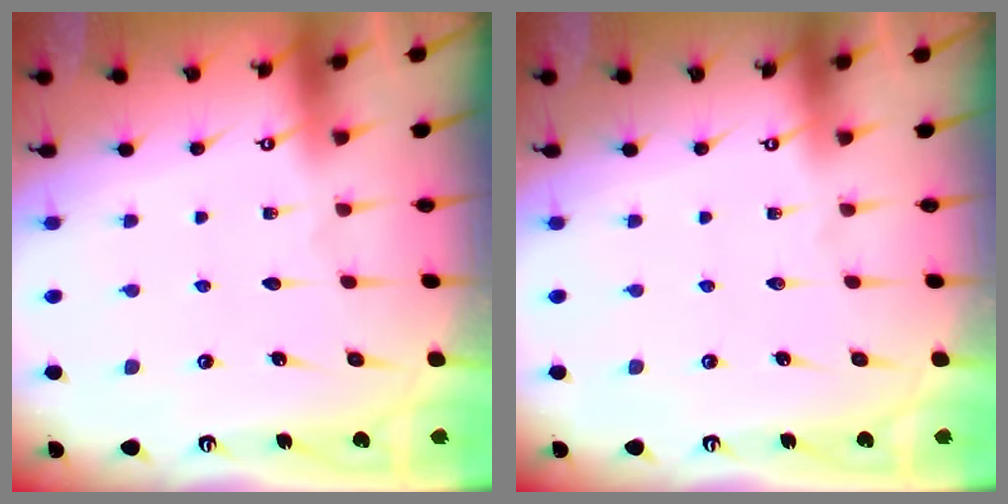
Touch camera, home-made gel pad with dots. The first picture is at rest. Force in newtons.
{"total": 0.0}